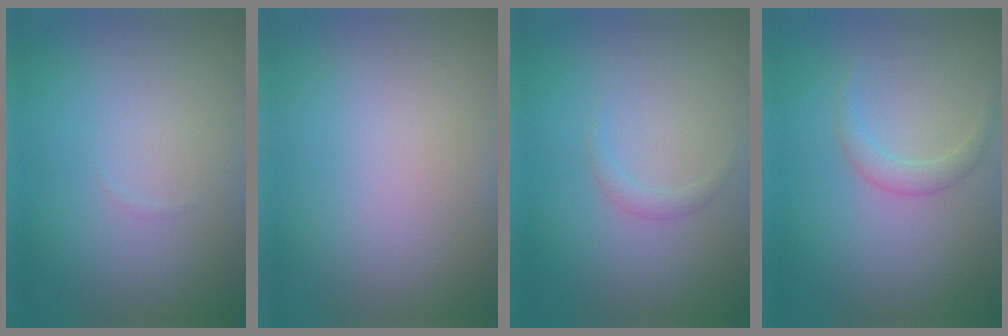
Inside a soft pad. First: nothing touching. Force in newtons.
{"total": 0.0}
{"total": 0.9, "press": 0.9, "slide": 0.0}
{"total": 1.6, "press": 1.6, "slide": 0.0}